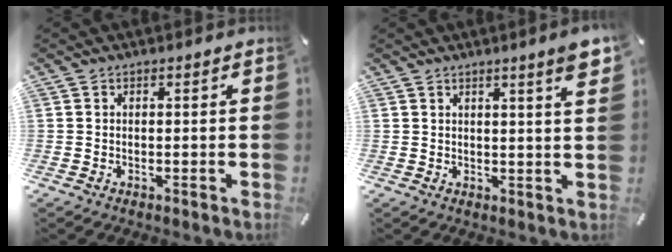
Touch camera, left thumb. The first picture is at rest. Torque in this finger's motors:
{"motor_torque": [0.88, 0.93, 0.37, -0.43, 0.00]}